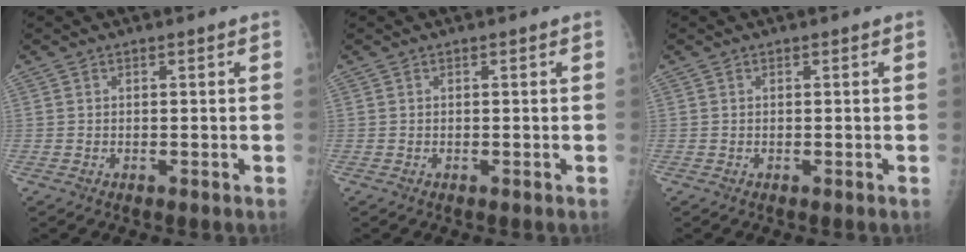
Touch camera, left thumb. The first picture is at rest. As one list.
[{"total": 0.0}, {"total": 0.0}]